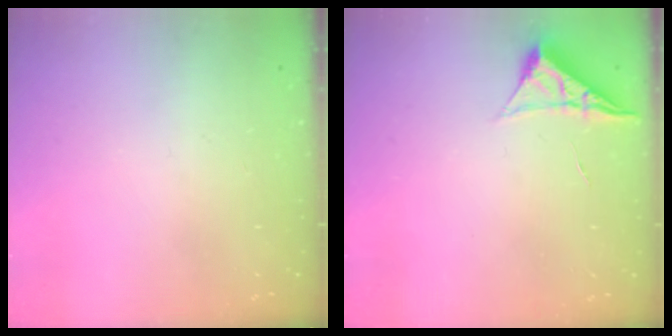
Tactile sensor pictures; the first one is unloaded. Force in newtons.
{"total": 4.7, "press": 4.7, "slide": 0.7}